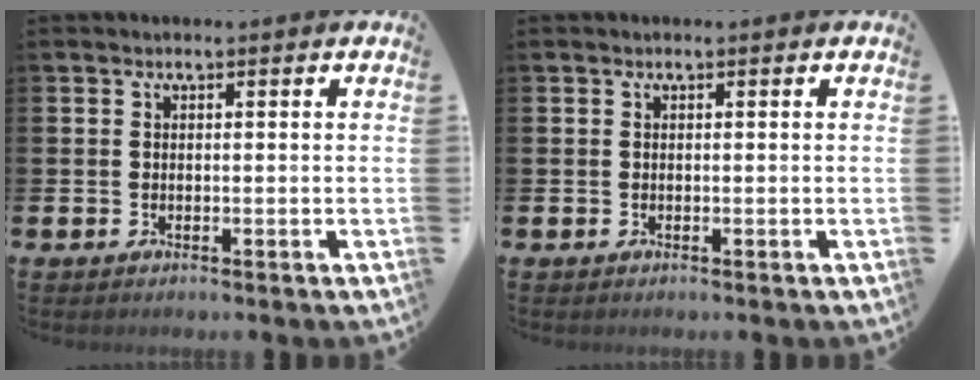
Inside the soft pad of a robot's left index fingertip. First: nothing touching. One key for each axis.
{"total": 0.0}